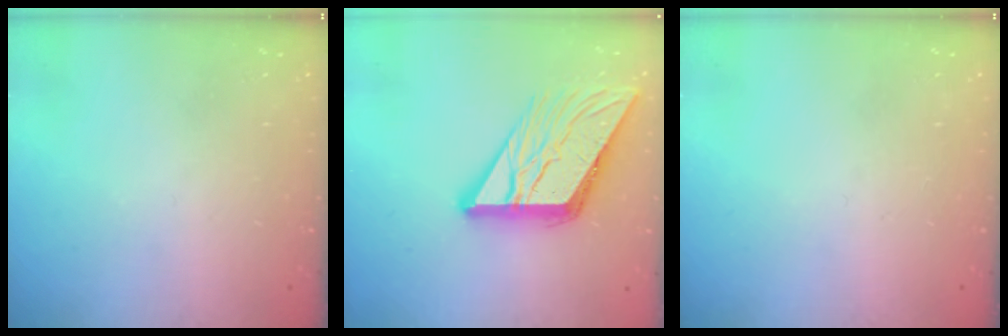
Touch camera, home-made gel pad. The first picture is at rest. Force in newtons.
{"total": 15.0, "press": 14.9, "slide": 1.6}
{"total": 0.0}